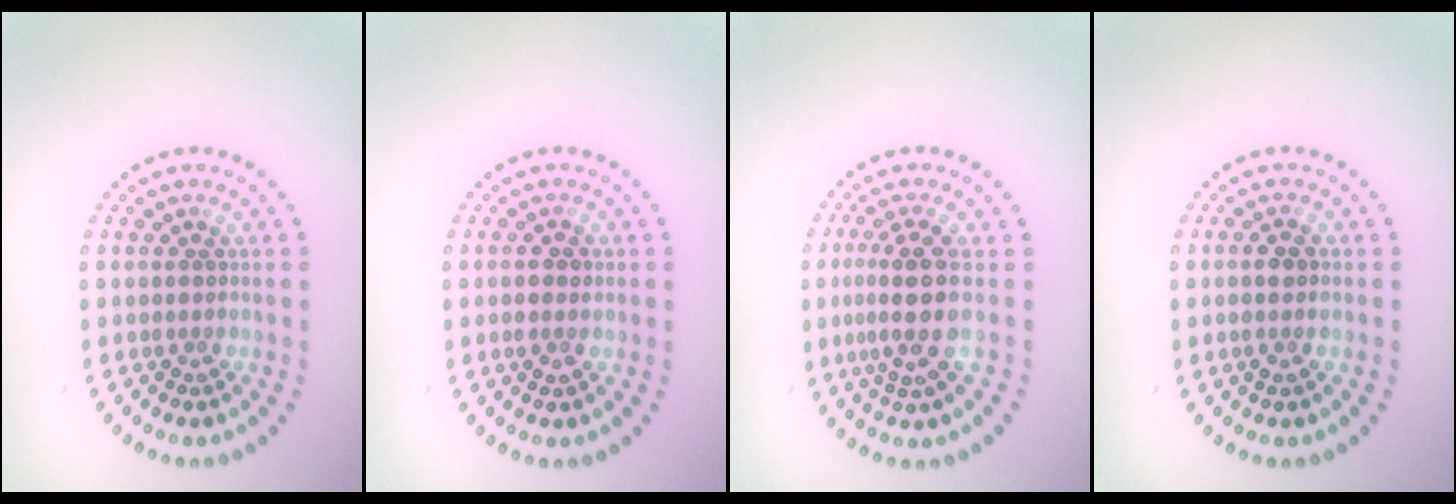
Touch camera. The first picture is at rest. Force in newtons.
{"total": 1.5, "press": 1.4, "slide": 0.4}
{"total": 3.9, "press": 3.2, "slide": 2.4}
{"total": 1.5, "press": 1.4, "slide": 0.6}